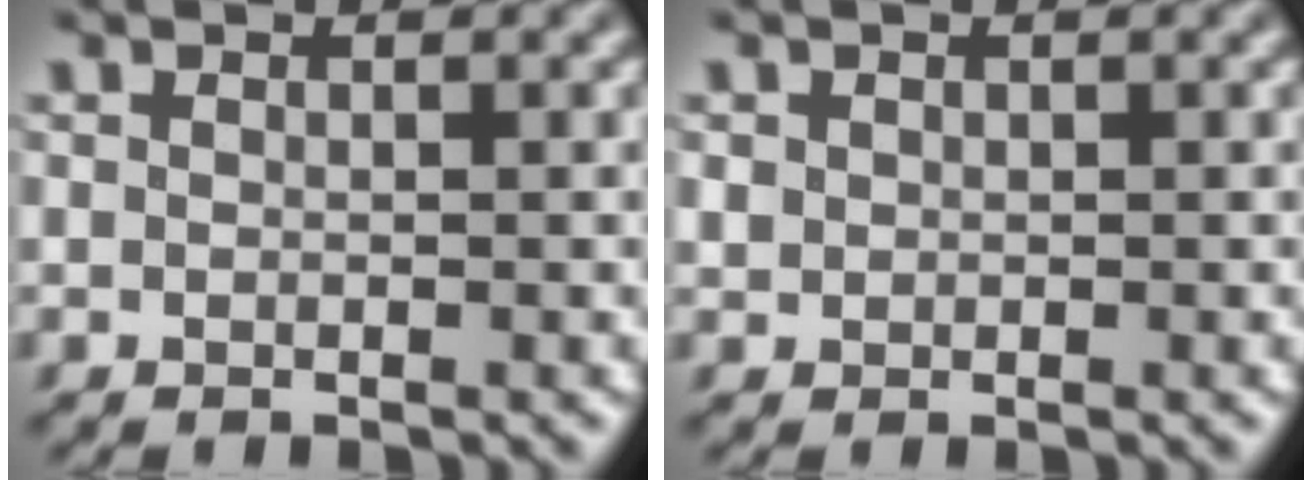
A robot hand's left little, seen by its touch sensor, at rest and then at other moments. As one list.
[{"total": 0.6, "force": [0.1, 0.6, 0.1], "torque": [-0.002, -0.004, 0.004]}]